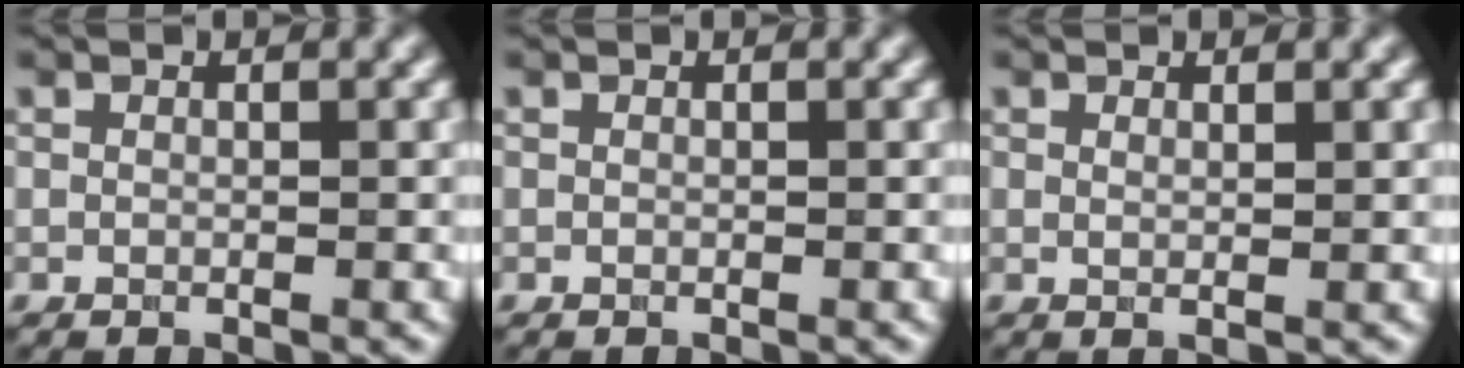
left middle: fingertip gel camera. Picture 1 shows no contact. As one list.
[{"total": 0.0}, {"total": 1.1, "force": [0.5, 0.3, 0.9], "torque": [-0.009, -0.001, 0.006]}]